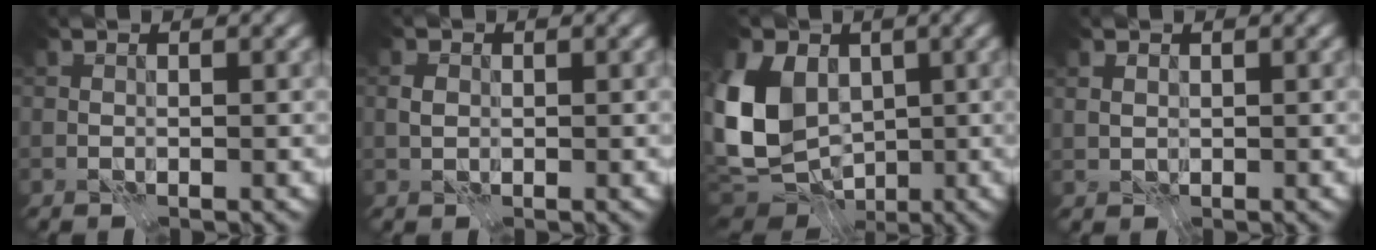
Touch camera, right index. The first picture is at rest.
{"total": 1.1, "force": [0.1, 0.9, 0.7], "torque": [-0.014, 0.002, 0.000]}
{"total": 10.6, "force": [0.3, 8.1, 6.9], "torque": [-0.172, 0.001, -0.009]}
{"total": 1.1, "force": [0.5, 0.8, 0.5], "torque": [-0.011, 0.000, 0.012]}